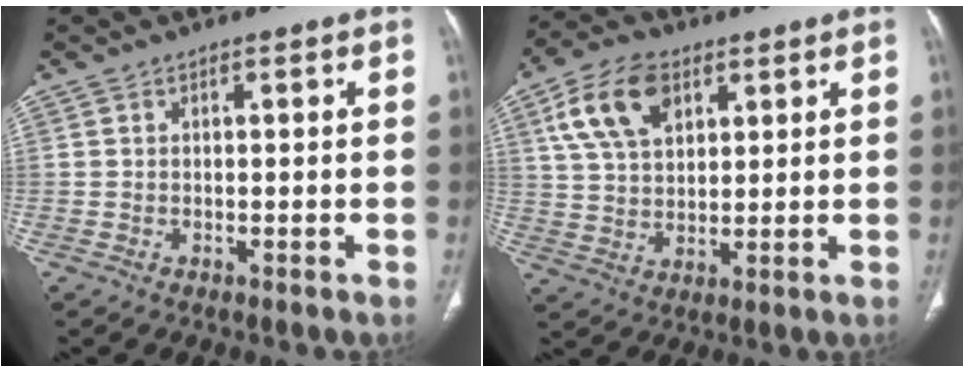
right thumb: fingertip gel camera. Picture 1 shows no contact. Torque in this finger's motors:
{"motor_torque": [-0.46, 0.77, 0.10, 0.16, 0.09]}